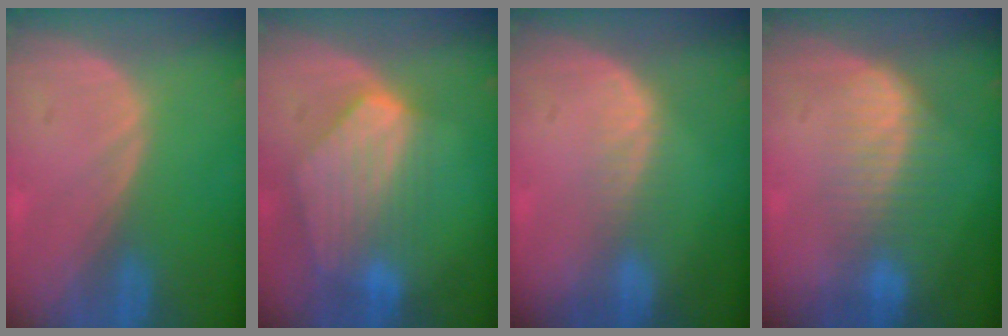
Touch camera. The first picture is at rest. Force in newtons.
{"total": 8.4, "press": 7.6, "slide": 3.5}
{"total": 2.5, "press": 2.0, "slide": 1.6}
{"total": 7.1, "press": 6.3, "slide": 3.3}